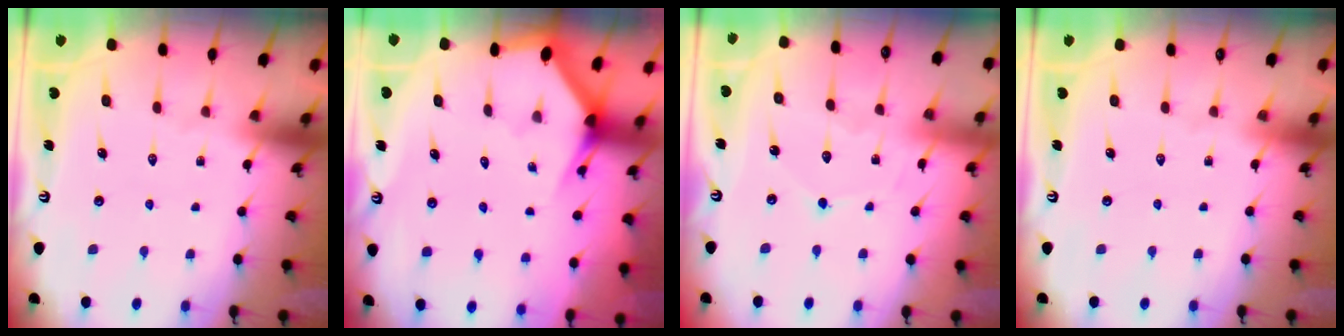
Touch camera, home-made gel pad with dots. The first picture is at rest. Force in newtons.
{"total": 2.8, "press": 2.8, "slide": 0.1}
{"total": 4.3, "press": 4.2, "slide": 0.2}
{"total": 0.0}